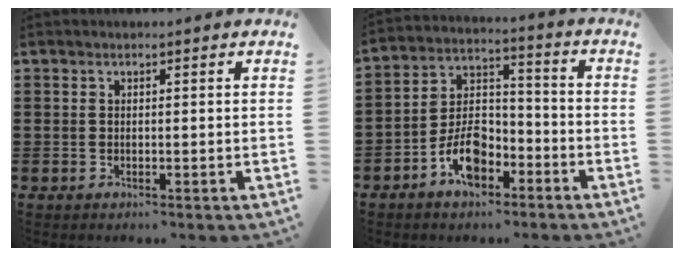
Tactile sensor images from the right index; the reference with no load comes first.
{"total": 8.3, "force": [-4.6, 4.7, 5.0], "torque": [-0.107, 0.017, -0.087]}